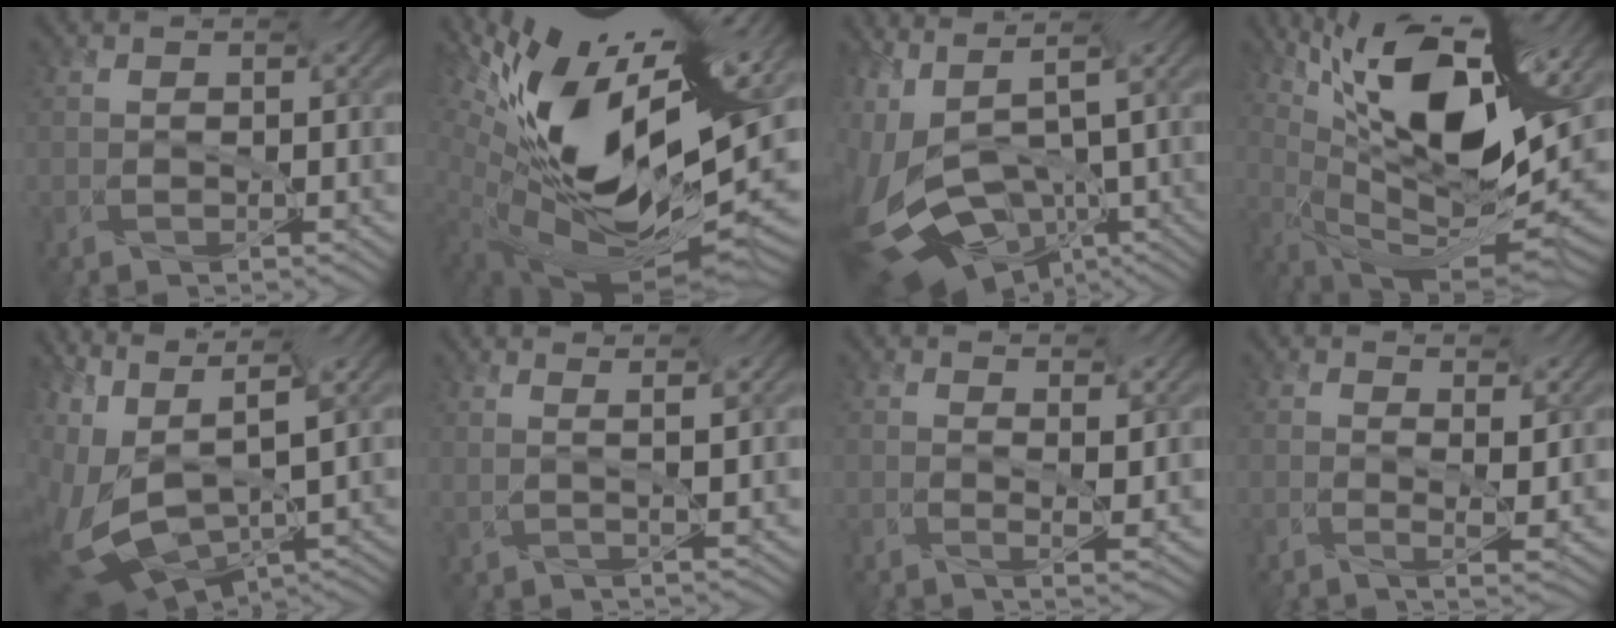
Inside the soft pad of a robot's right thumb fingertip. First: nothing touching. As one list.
[{"total": 16.2, "force": [2.5, 7.6, 14.0], "torque": [-0.240, 0.003, 0.051]}, {"total": 14.6, "force": [-4.8, 8.1, 11.1], "torque": [-0.252, 0.002, -0.050]}, {"total": 14.1, "force": [5.3, 2.5, 12.9], "torque": [-0.212, 0.013, 0.095]}, {"total": 12.2, "force": [-0.8, 5.9, 10.6], "torque": [-0.220, 0.004, 0.022]}, {"total": 2.6, "force": [2.3, -0.7, 1.0], "torque": [-0.004, -0.002, 0.043]}, {"total": 1.8, "force": [0.3, 0.4, 1.7], "torque": [-0.038, -0.008, 0.000]}, {"total": 2.5, "force": [0.3, 0.8, 2.3], "torque": [-0.048, -0.008, -0.002]}]